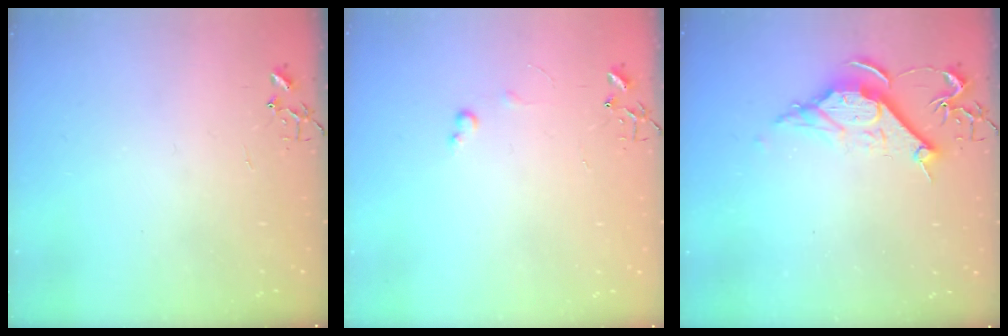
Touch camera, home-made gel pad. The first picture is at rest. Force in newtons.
{"total": 4.2, "press": 4.2, "slide": 0.6}
{"total": 10.7, "press": 10.7, "slide": 0.7}